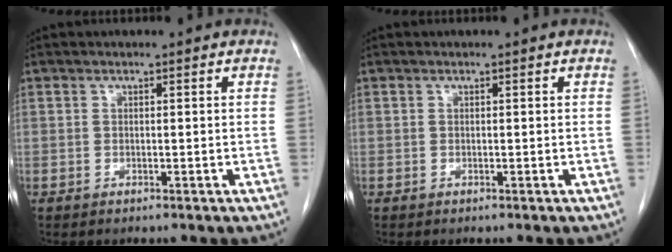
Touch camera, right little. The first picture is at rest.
{"total": 0.0}